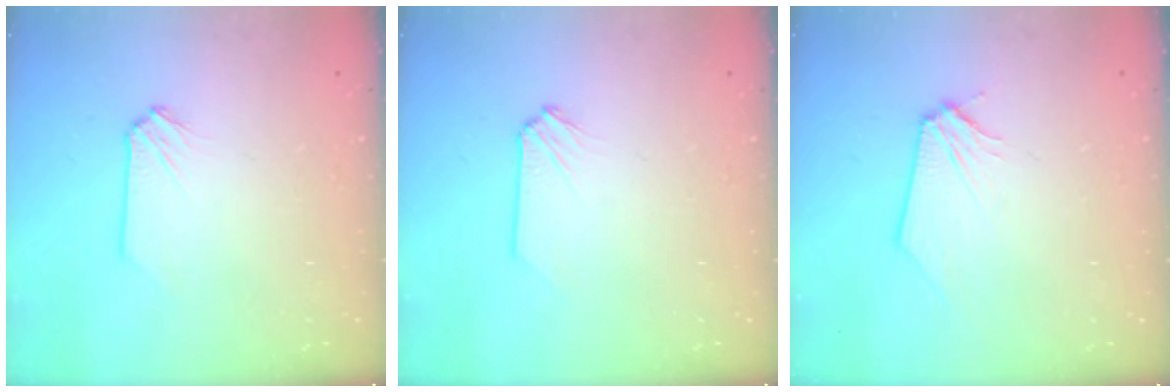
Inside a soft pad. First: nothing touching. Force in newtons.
{"total": 0.0}
{"total": 0.0}